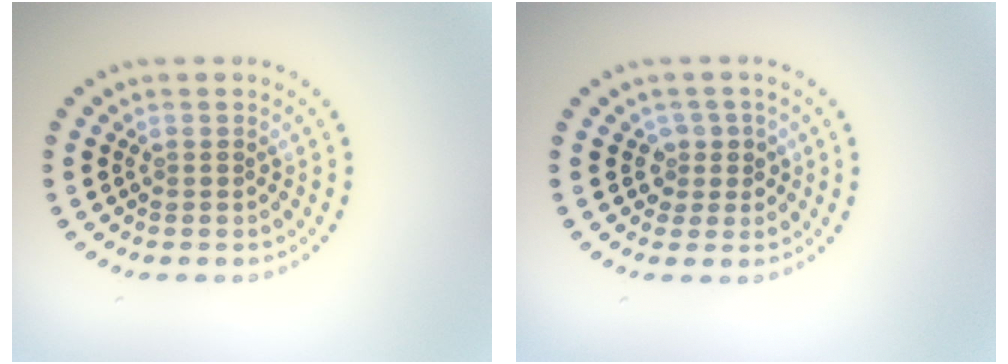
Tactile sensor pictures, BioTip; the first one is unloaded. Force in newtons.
{"total": 2.0, "press": 1.5, "slide": 1.2}